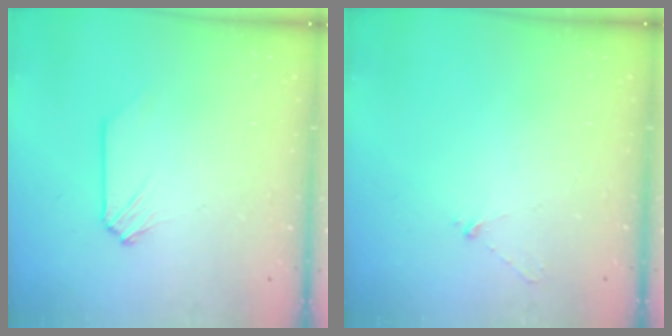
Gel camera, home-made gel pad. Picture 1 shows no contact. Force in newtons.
{"total": 3.1, "press": 3.1, "slide": 0.4}